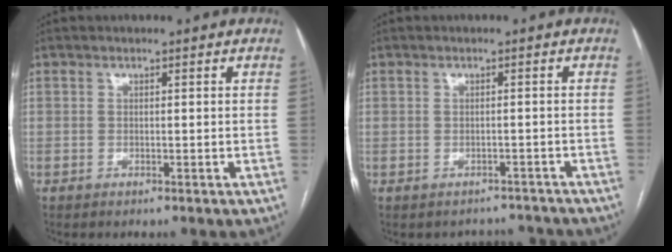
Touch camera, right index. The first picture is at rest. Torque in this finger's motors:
{"motor_torque": [-0.47, -0.21, -0.62, -0.11]}